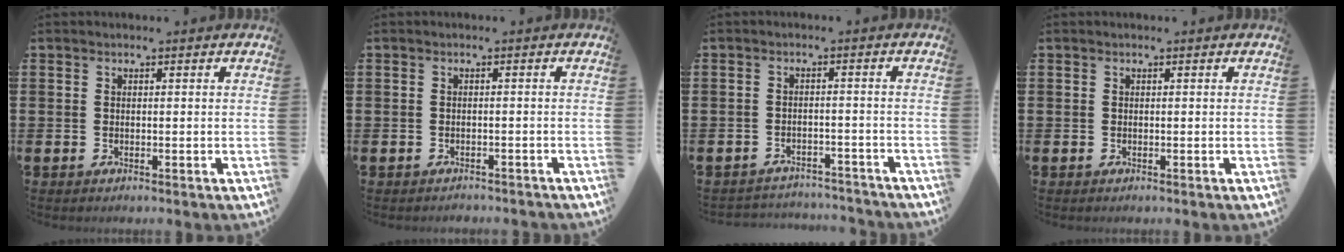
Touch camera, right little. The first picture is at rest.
{"total": 0.7, "force": [-0.7, 0.1, 0.0], "torque": [-0.001, -0.001, -0.014]}
{"total": 2.3, "force": [-2.2, 0.2, -0.2], "torque": [-0.005, 0.003, -0.050]}
{"total": 0.0}